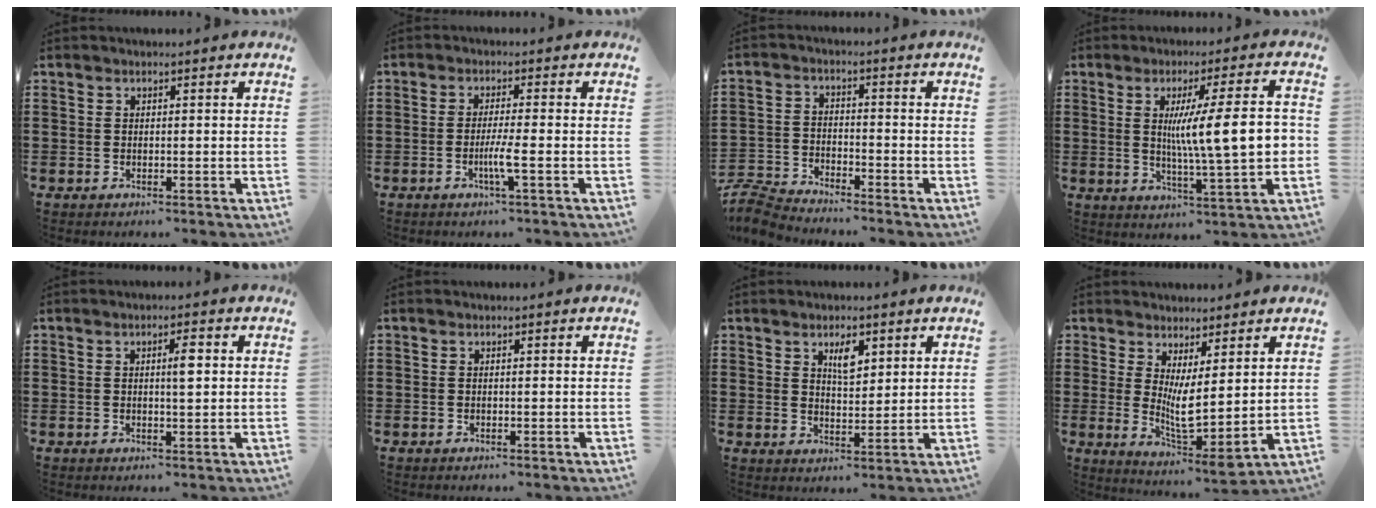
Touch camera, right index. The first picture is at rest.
{"total": 3.6, "force": [-1.2, -0.2, 3.4], "torque": [-0.066, -0.010, -0.026]}
{"total": 4.7, "force": [-4.7, 0.5, 0.5], "torque": [-0.031, -0.002, -0.101]}
{"total": 12.6, "force": [0.9, 1.9, 12.4], "torque": [-0.201, -0.004, 0.012]}
{"total": 3.0, "force": [0.6, 0.8, 2.9], "torque": [-0.048, 0.003, 0.005]}
{"total": 0.0}
{"total": 3.9, "force": [2.2, 1.7, 2.8], "torque": [-0.045, 0.000, 0.035]}
{"total": 5.5, "force": [1.2, 1.1, 5.3], "torque": [-0.110, -0.024, 0.020]}